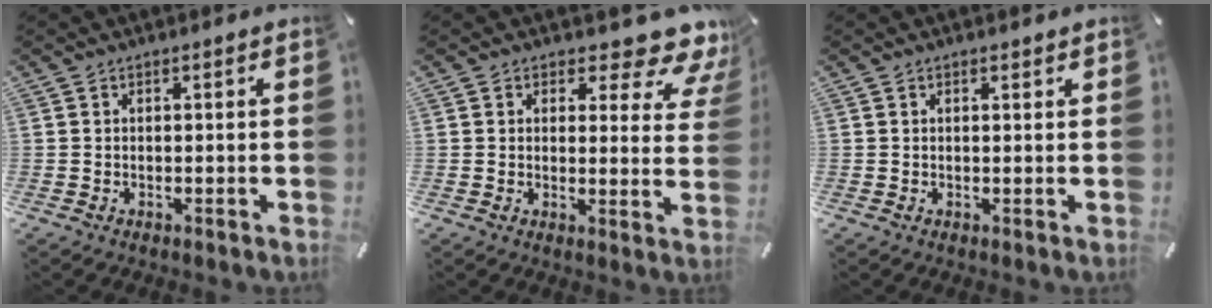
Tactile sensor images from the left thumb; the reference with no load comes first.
{"total": 8.6, "force": [6.3, 3.4, 4.7], "torque": [-0.045, -0.058, 0.104]}
{"total": 0.5, "force": [0.3, 0.4, 0.2], "torque": [-0.003, 0.002, 0.006]}